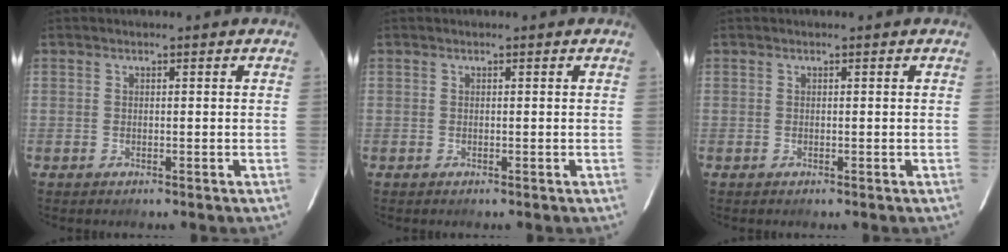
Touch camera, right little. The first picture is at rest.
{"total": 0.0}
{"total": 0.0}